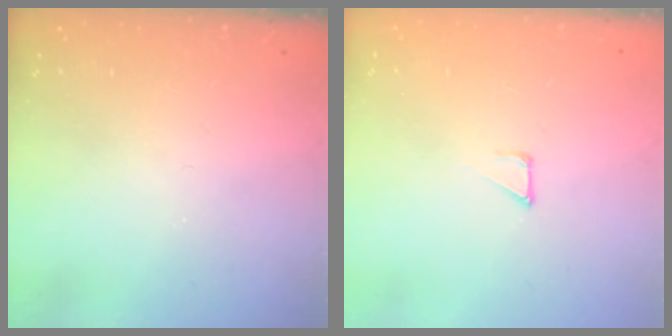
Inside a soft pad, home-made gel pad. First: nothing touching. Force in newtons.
{"total": 1.7, "press": 1.7, "slide": 0.0}